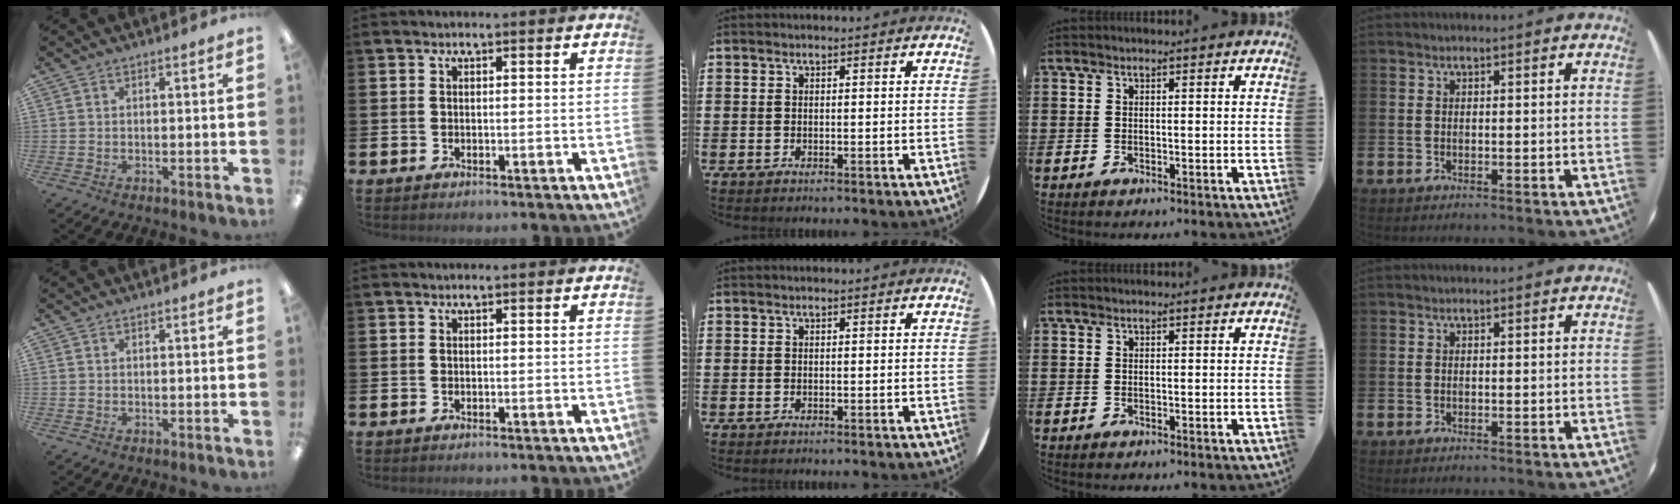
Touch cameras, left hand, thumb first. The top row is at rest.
{}